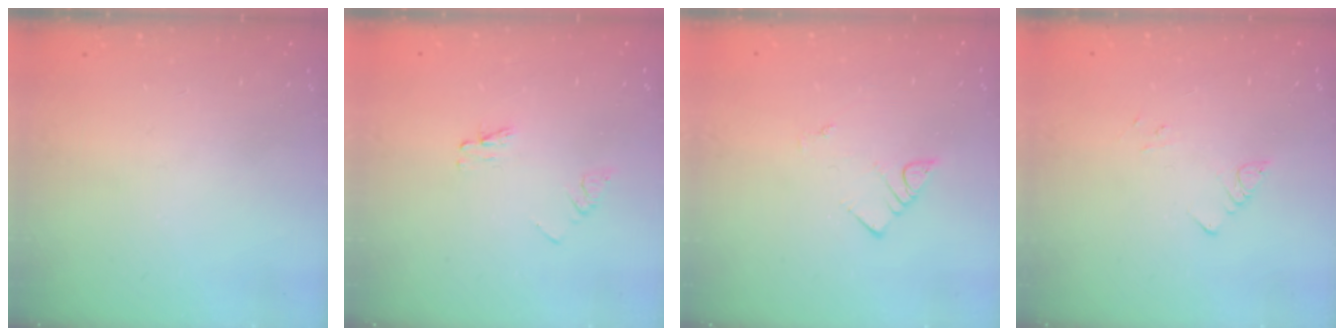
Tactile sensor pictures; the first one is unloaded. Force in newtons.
{"total": 2.9, "press": 2.9, "slide": 0.3}
{"total": 2.8, "press": 2.8, "slide": 0.2}
{"total": 3.0, "press": 3.0, "slide": 0.4}